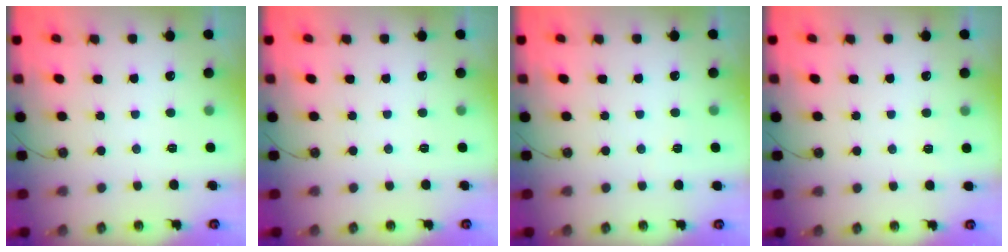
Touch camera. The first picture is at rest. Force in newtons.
{"total": 0.0}
{"total": 2.5, "press": 1.2, "slide": 2.2}
{"total": 2.8, "press": 1.8, "slide": 2.2}